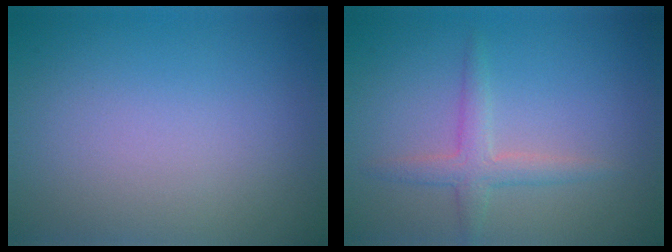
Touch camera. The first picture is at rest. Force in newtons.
{"total": 2.3, "press": 2.3, "slide": 0.0}